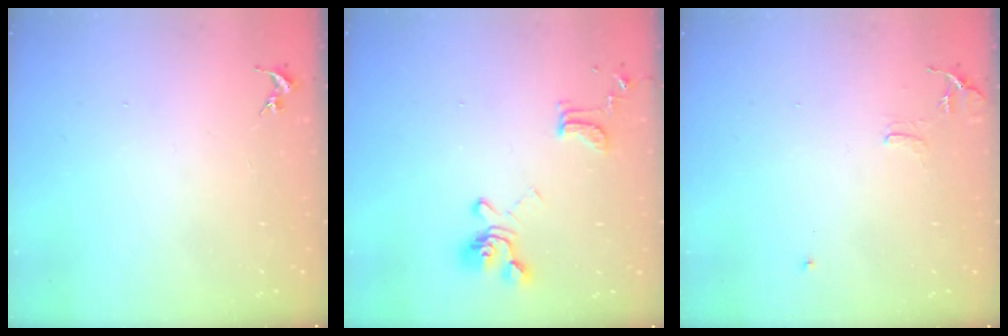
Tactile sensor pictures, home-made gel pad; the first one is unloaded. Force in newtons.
{"total": 14.3, "press": 14.3, "slide": 1.3}
{"total": 8.1, "press": 8.0, "slide": 0.7}